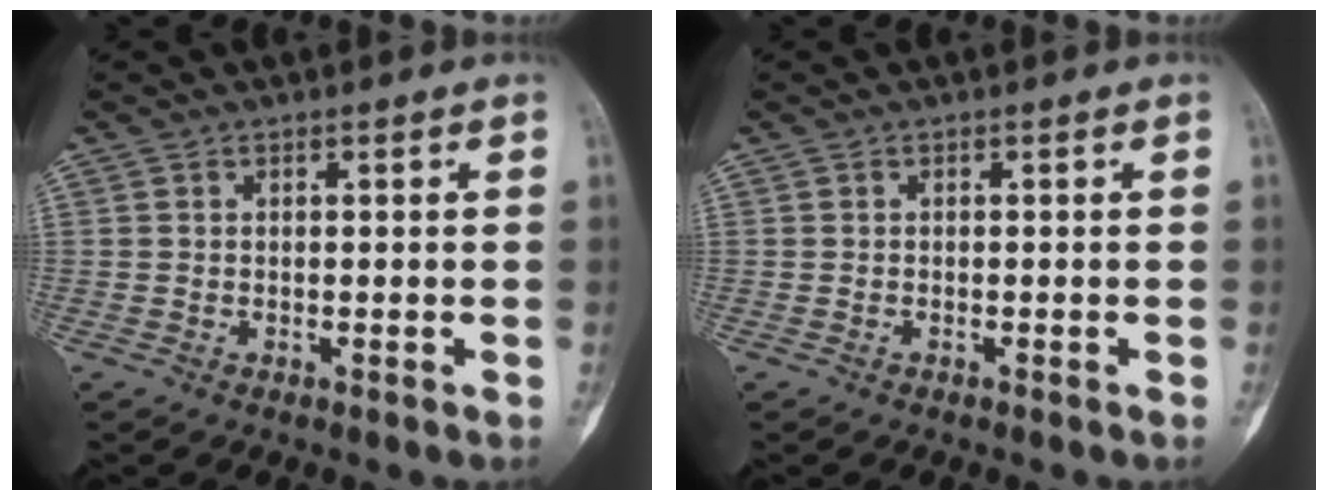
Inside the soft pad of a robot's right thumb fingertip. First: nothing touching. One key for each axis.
{"total": 0.0}